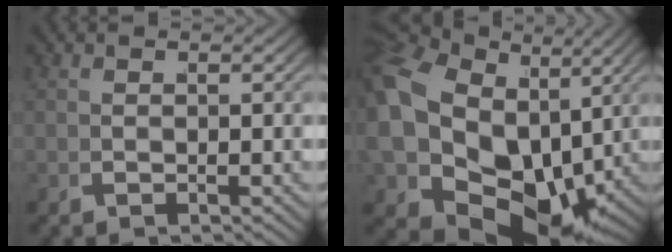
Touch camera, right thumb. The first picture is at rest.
{"total": 19.7, "force": [-0.4, 14.6, 13.3], "torque": [-0.265, -0.052, 0.005]}